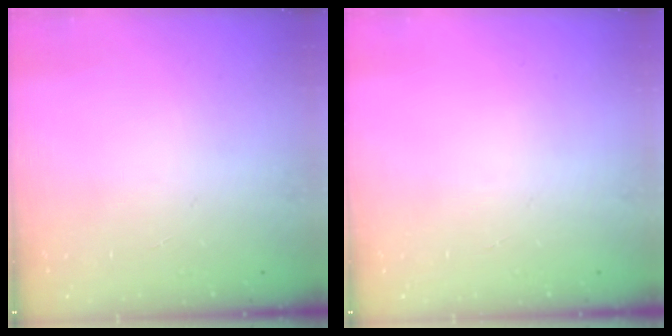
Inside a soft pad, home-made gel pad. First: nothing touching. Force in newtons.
{"total": 0.0}